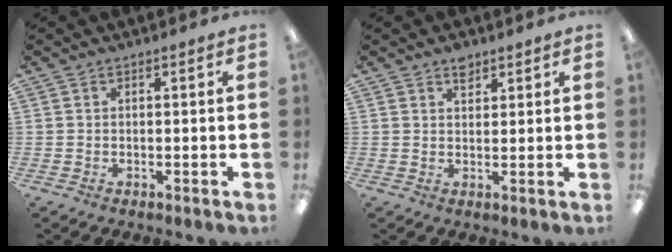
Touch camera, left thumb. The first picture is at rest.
{"total": 3.0, "force": [2.2, 1.7, 1.3], "torque": [-0.004, -0.010, 0.036]}